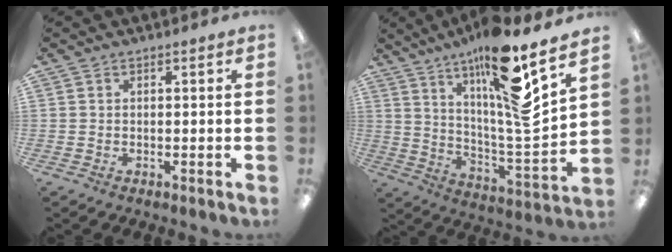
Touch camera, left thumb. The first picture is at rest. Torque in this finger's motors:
{"motor_torque": [0.84, 0.20, 1.72, -1.06, 0.27]}